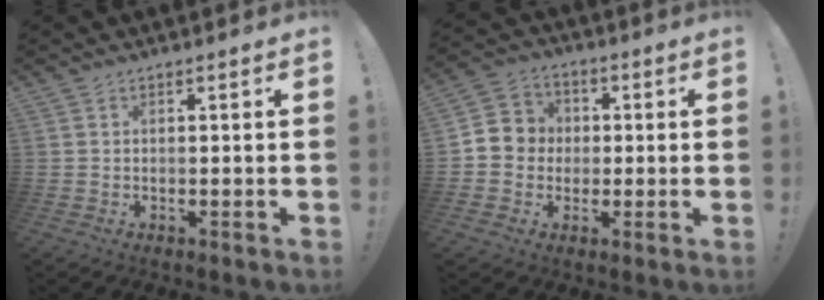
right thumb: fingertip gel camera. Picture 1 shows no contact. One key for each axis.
{"total": 7.5, "fx": -0.9, "fy": 7.3, "fz": 1.4, "tx": -0.017, "ty": 0.018, "tz": -0.010}